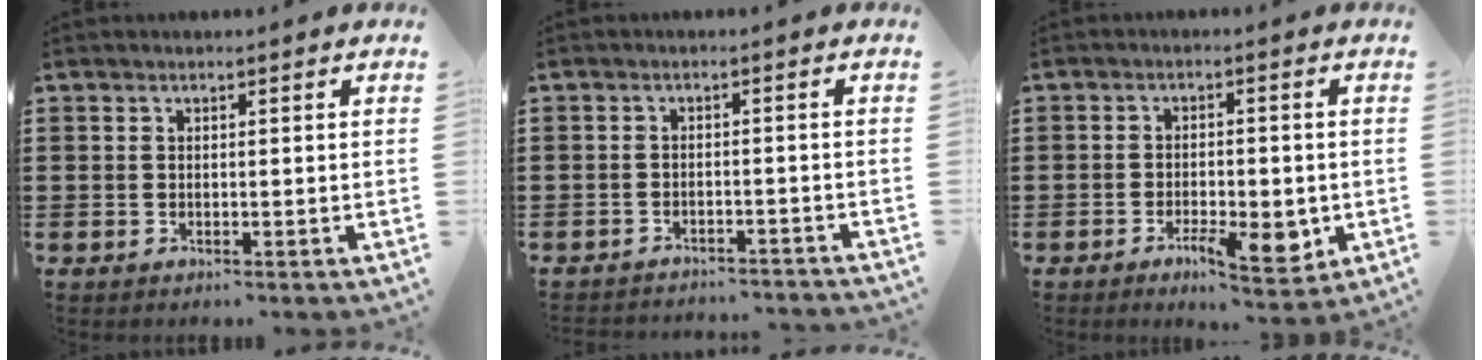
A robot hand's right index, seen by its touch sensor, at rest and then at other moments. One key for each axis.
{"total": 2.2, "fx": -2.2, "fy": 0.0, "fz": 0.1, "tx": -0.008, "ty": -0.001, "tz": -0.046}
{"total": 6.5, "fx": -2.7, "fy": 2.5, "fz": 5.3, "tx": -0.087, "ty": -0.006, "tz": -0.046}